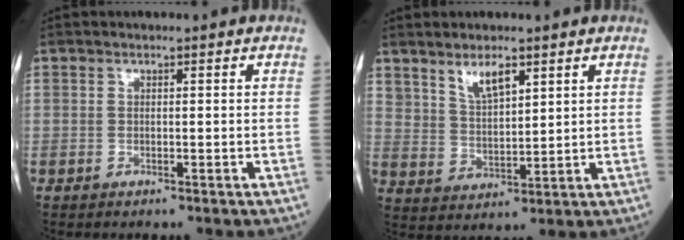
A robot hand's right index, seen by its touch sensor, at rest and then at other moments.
{"total": 5.5, "force": [3.7, 2.0, 3.6], "torque": [-0.074, 0.001, 0.077]}